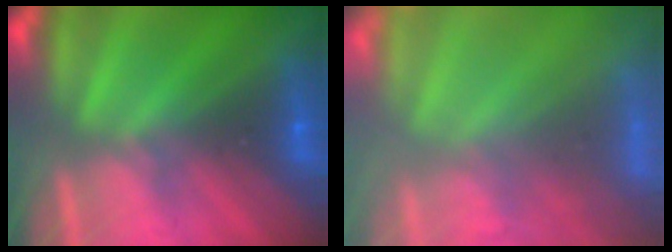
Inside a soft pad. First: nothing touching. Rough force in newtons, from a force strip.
{"total": 7.3}